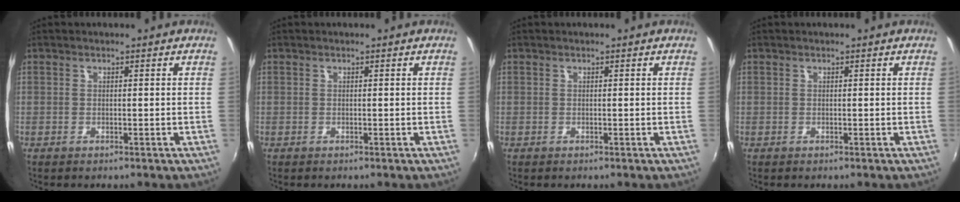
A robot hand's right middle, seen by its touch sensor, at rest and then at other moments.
{"total": 0.0}
{"total": 0.0}
{"total": 0.0}